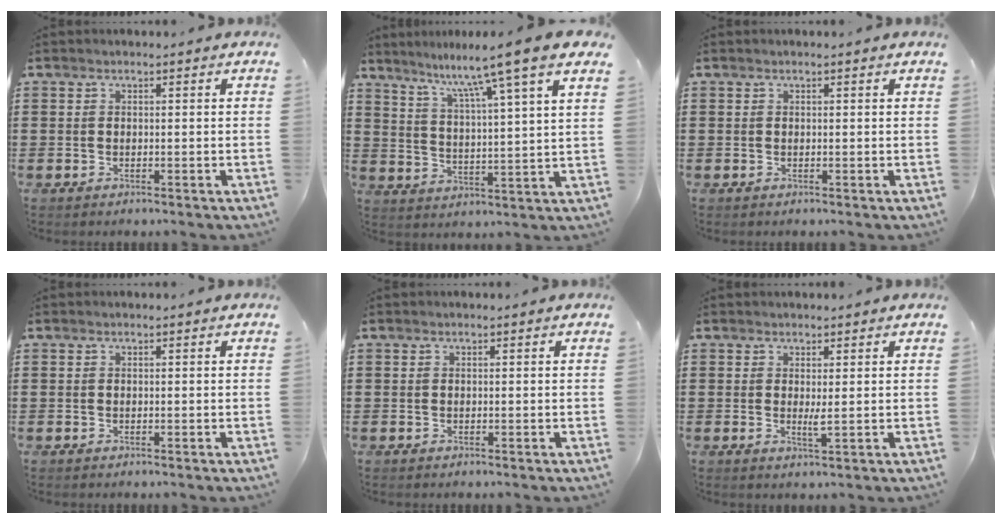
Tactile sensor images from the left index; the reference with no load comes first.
{"total": 8.3, "force": [6.6, -1.2, 5.0], "torque": [-0.115, -0.043, 0.098]}
{"total": 0.0}
{"total": 0.0}
{"total": 0.0}
{"total": 1.8, "force": [0.5, 0.1, 1.8], "torque": [-0.036, -0.003, 0.008]}